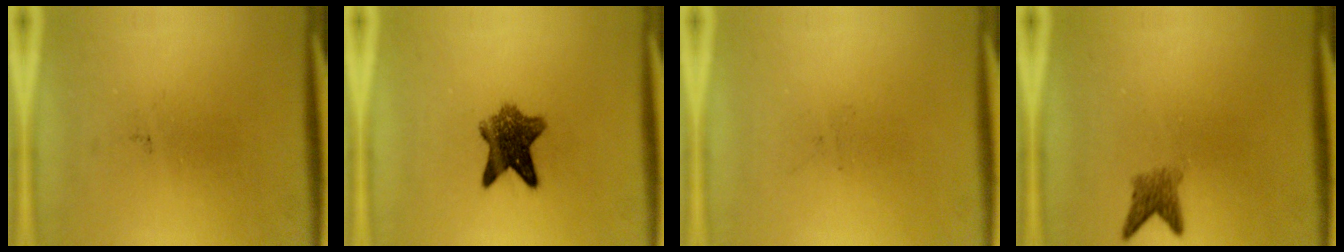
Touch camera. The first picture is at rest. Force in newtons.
{"total": 7.4}
{"total": 0.0}
{"total": 2.4}